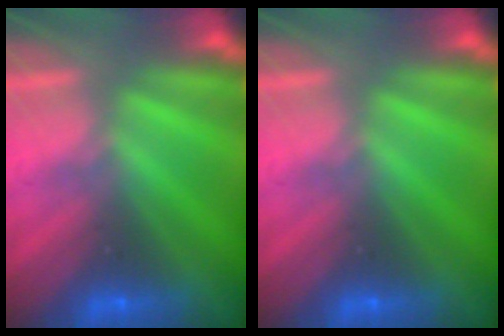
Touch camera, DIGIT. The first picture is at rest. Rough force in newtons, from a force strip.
{"total": 0.0}